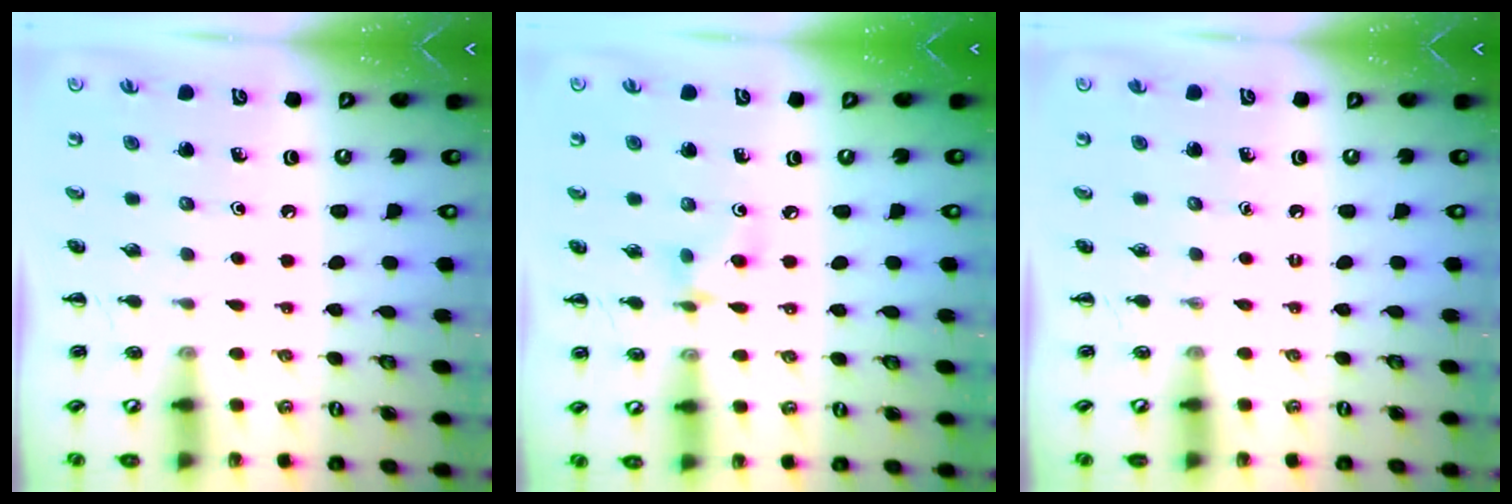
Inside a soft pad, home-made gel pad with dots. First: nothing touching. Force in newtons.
{"total": 5.1, "press": 5.1, "slide": 0.5}
{"total": 0.0}